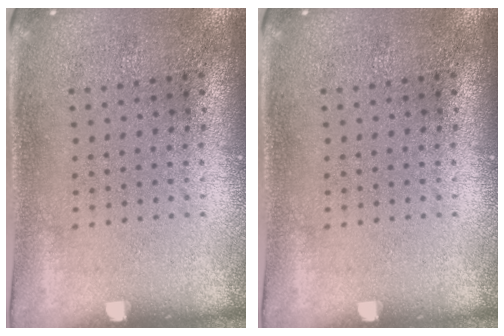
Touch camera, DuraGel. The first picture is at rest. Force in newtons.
{"total": 0.0}